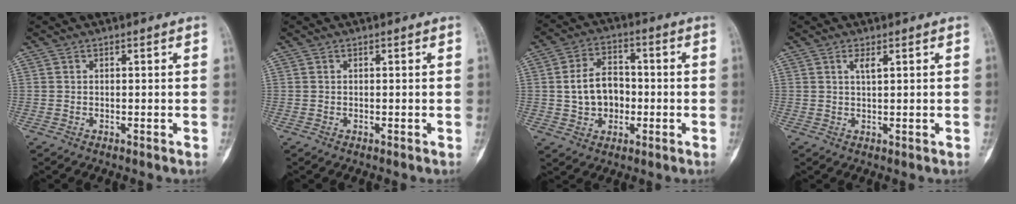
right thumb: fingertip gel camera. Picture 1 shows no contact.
{"total": 0.0}
{"total": 9.4, "force": [-0.5, 7.0, 6.2], "torque": [-0.084, 0.016, -0.010]}
{"total": 2.0, "force": [0.9, 0.4, 1.7], "torque": [-0.034, -0.006, 0.019]}